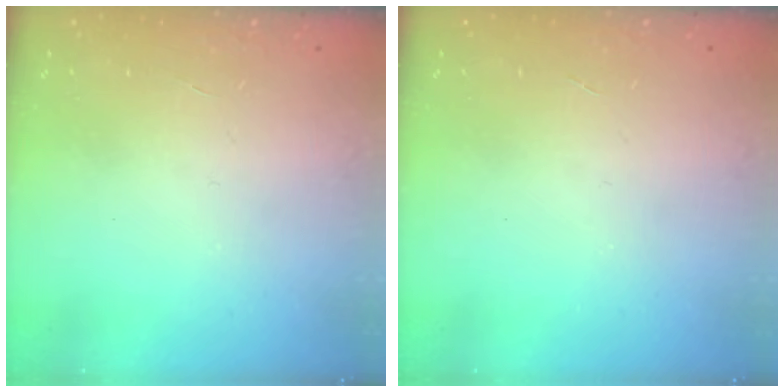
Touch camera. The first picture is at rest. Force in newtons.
{"total": 0.0}